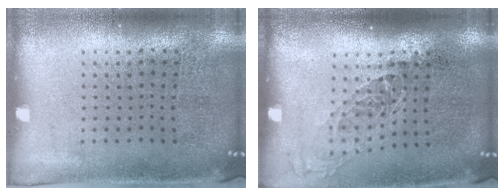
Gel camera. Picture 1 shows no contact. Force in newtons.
{"total": 1.2, "press": 1.0, "slide": 0.7}